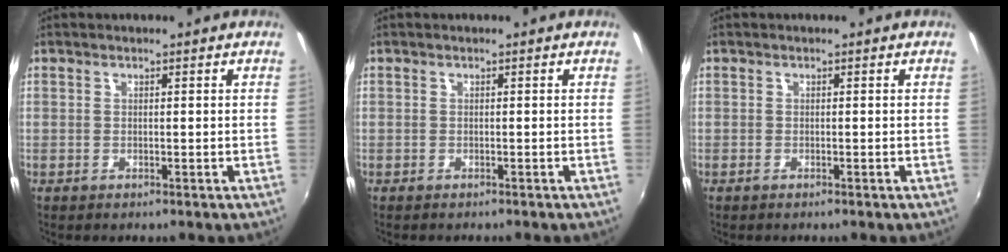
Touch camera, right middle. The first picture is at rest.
{"total": 0.7, "force": [-0.6, 0.1, 0.2], "torque": [-0.005, -0.004, -0.010]}
{"total": 0.8, "force": [-0.7, 0.1, 0.4], "torque": [-0.008, -0.003, -0.013]}